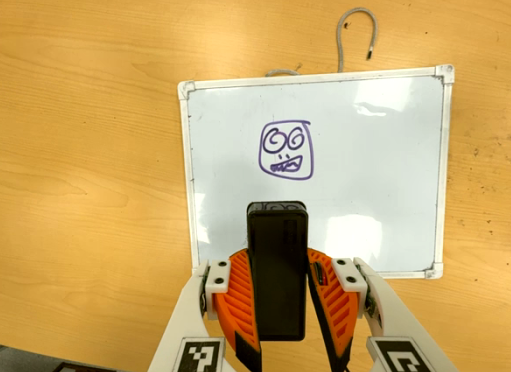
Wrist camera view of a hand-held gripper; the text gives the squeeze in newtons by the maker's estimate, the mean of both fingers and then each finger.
{"total": 7.8, "left": 6.8, "right": 8.9}